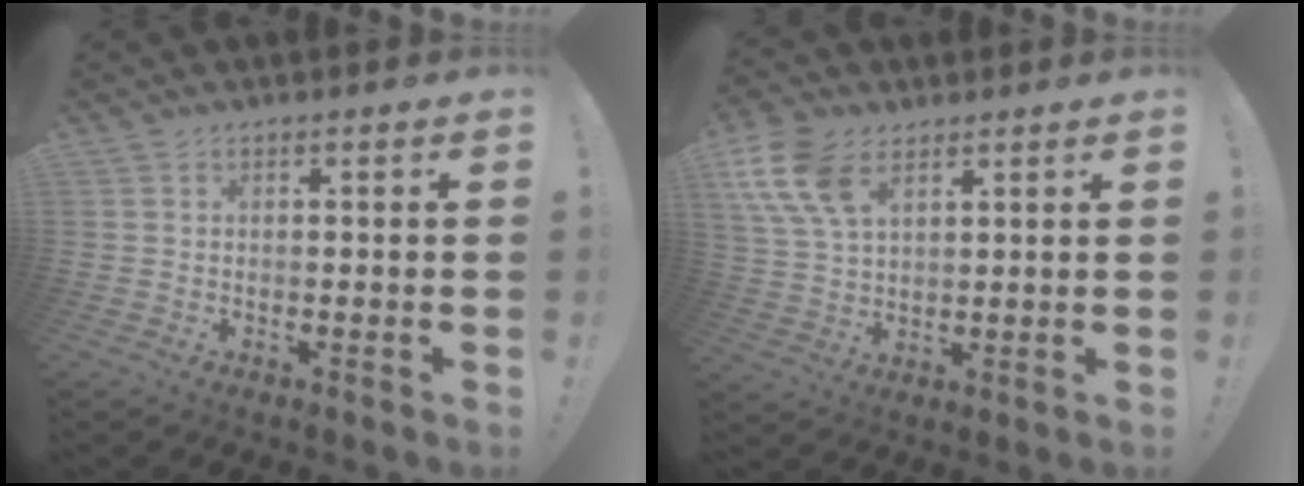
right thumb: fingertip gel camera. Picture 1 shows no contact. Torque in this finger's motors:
{"motor_torque": [-0.66, 1.29, 1.20, 0.51, 0.35]}